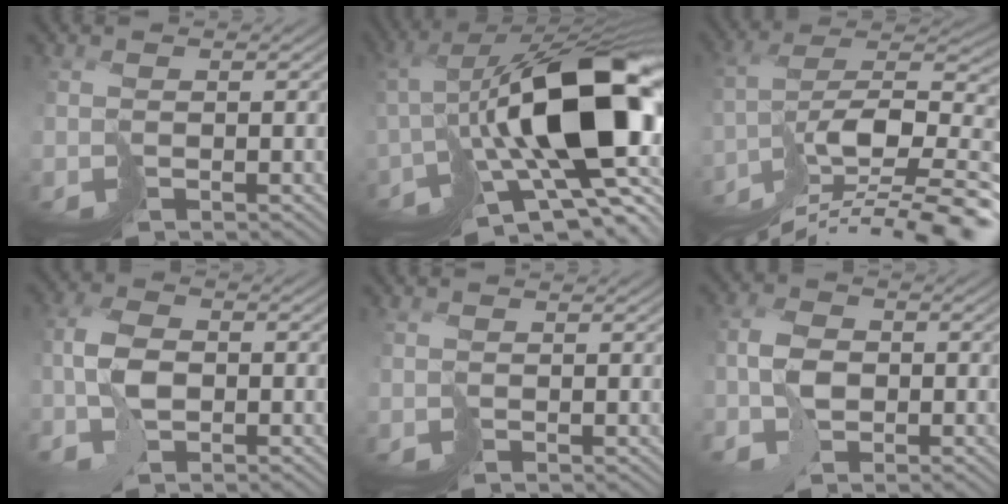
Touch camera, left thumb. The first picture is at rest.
{"total": 18.9, "force": [-2.4, 8.3, 16.8], "torque": [-0.282, -0.003, -0.027]}
{"total": 16.3, "force": [-11.0, 4.5, 11.0], "torque": [-0.186, 0.006, -0.171]}
{"total": 5.0, "force": [-1.4, 2.5, 4.0], "torque": [-0.091, 0.007, -0.038]}
{"total": 0.0}
{"total": 3.9, "force": [-1.1, 2.6, 2.6], "torque": [-0.054, 0.004, -0.031]}